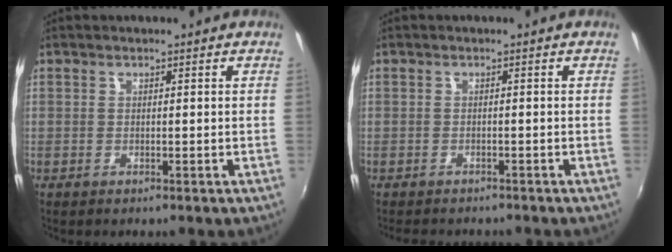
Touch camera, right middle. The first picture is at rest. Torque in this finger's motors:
{"motor_torque": [0.65, -0.55, 0.15, 0.06]}